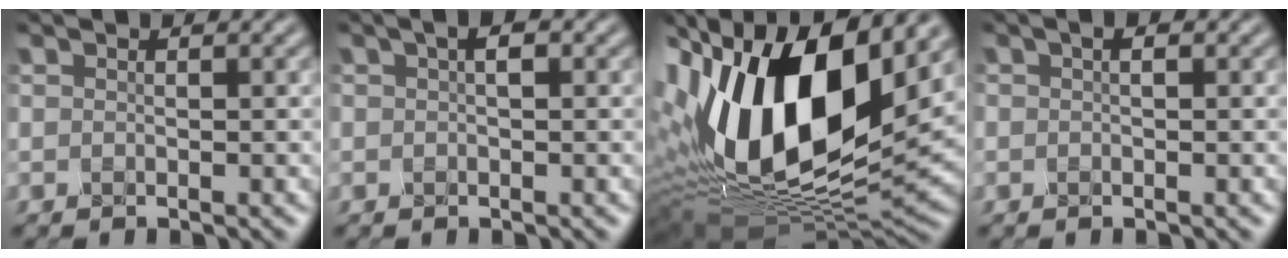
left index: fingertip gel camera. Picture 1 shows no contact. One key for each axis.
{"total": 1.1, "fx": 0.4, "fy": -0.3, "fz": 1.0, "tx": -0.026, "ty": 0.008, "tz": 0.017}
{"total": 16.1, "fx": 3.4, "fy": 8.9, "fz": 12.9, "tx": -0.265, "ty": 0.007, "tz": 0.056}
{"total": 0.6, "fx": 0.3, "fy": -0.2, "fz": 0.5, "tx": -0.015, "ty": 0.006, "tz": 0.010}